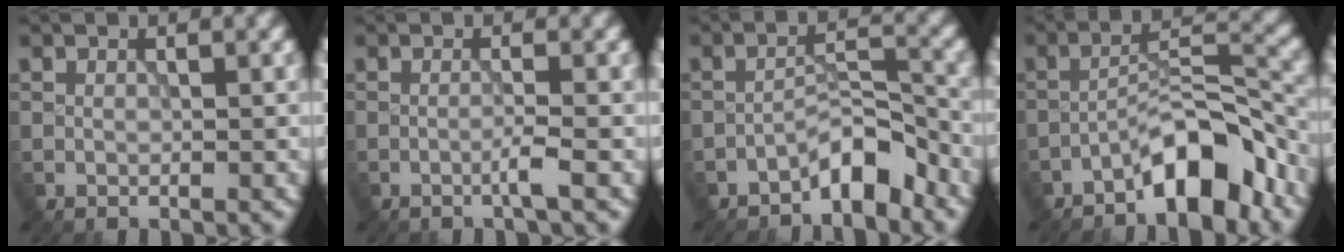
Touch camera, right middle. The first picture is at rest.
{"total": 1.4, "force": [-0.6, 0.0, 1.3], "torque": [-0.021, 0.005, -0.020]}
{"total": 3.5, "force": [-2.8, 0.9, 1.9], "torque": [-0.025, 0.022, -0.051]}
{"total": 6.3, "force": [-4.4, 1.6, 4.2], "torque": [-0.061, 0.021, -0.078]}